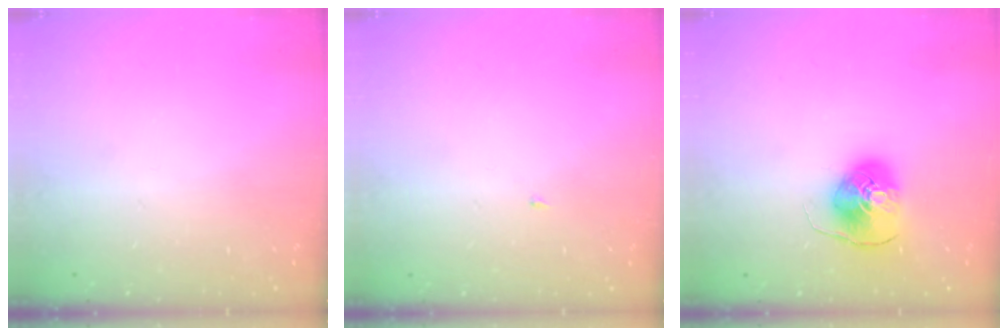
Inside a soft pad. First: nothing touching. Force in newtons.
{"total": 1.8, "press": 1.8, "slide": 0.2}
{"total": 9.2, "press": 9.1, "slide": 1.0}